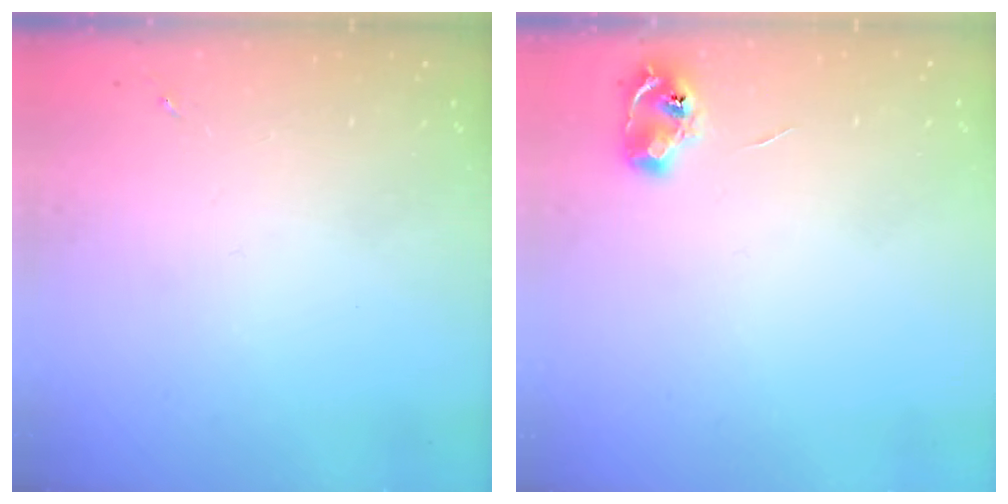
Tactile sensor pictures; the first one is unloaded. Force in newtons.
{"total": 6.0, "press": 6.0, "slide": 0.7}